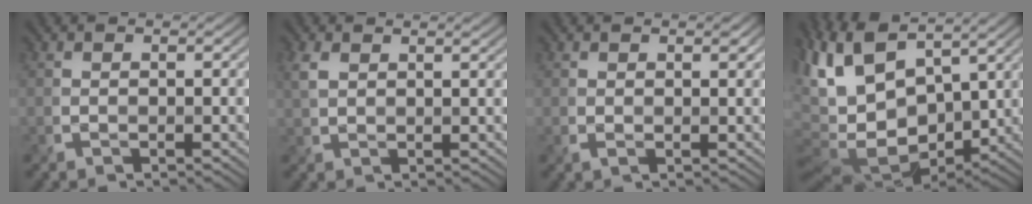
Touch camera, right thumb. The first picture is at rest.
{"total": 3.1, "force": [1.9, 1.2, 2.1], "torque": [-0.060, 0.004, 0.040]}
{"total": 1.0, "force": [0.6, 0.3, 0.8], "torque": [-0.012, -0.004, 0.013]}
{"total": 16.1, "force": [3.2, 9.4, 12.8], "torque": [-0.266, -0.007, 0.090]}